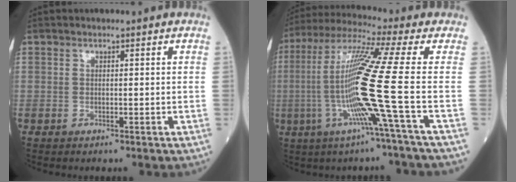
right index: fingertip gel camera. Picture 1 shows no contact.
{"total": 15.1, "force": [-3.2, -3.0, 14.4], "torque": [-0.291, -0.011, -0.073]}